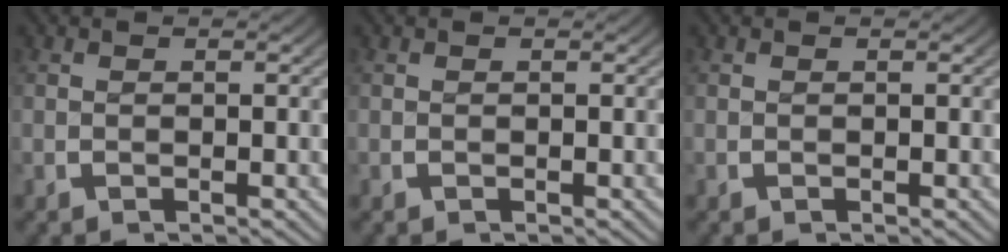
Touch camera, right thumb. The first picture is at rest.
{"total": 0.0}
{"total": 0.0}